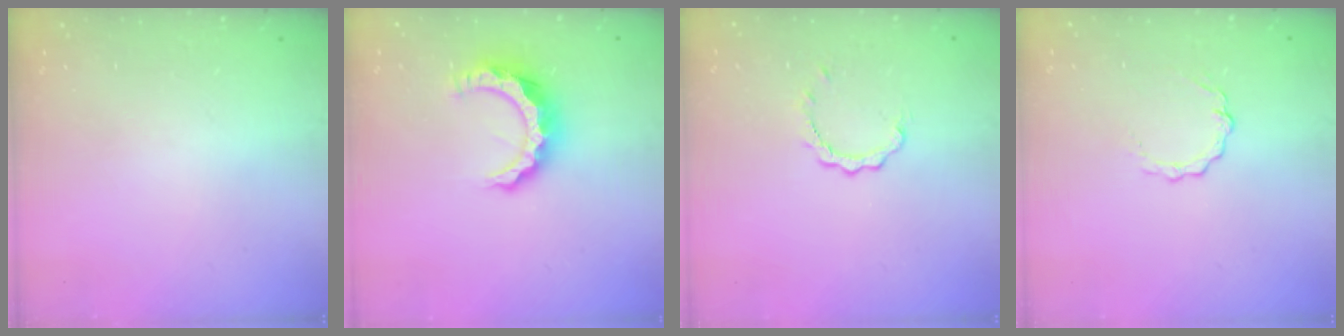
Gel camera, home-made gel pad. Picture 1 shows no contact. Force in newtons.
{"total": 9.9, "press": 9.9, "slide": 0.8}
{"total": 2.6, "press": 2.5, "slide": 0.3}
{"total": 3.6, "press": 3.6, "slide": 0.3}